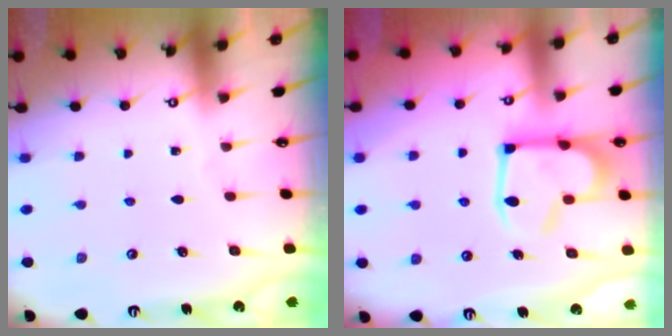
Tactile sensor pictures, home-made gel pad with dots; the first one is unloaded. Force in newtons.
{"total": 9.4, "press": 9.3, "slide": 1.3}